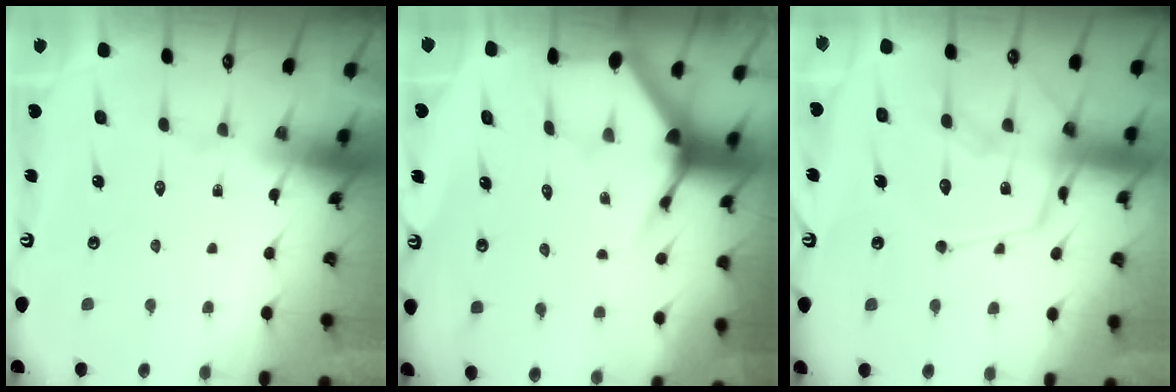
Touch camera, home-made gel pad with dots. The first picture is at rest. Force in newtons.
{"total": 3.7, "press": 3.7, "slide": 0.4}
{"total": 15.5, "press": 15.4, "slide": 1.7}